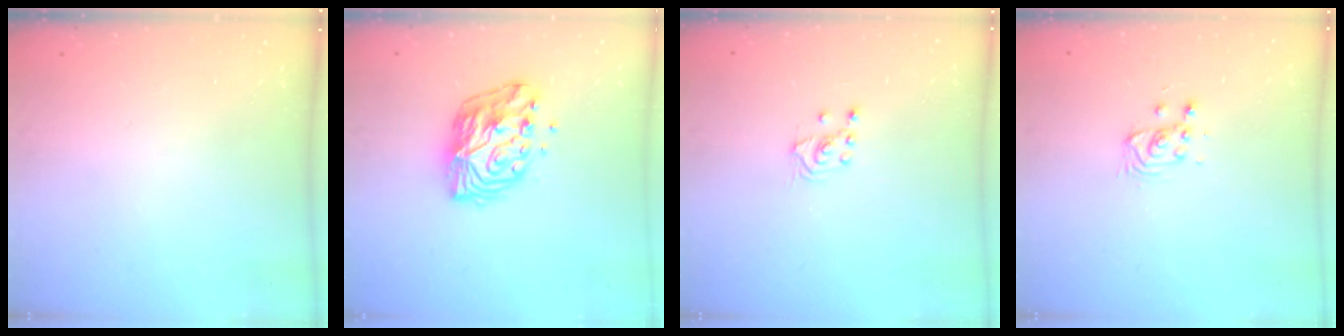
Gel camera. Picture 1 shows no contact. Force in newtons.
{"total": 12.6, "press": 12.5, "slide": 1.1}
{"total": 2.7, "press": 2.5, "slide": 0.9}
{"total": 3.2, "press": 3.2, "slide": 0.4}